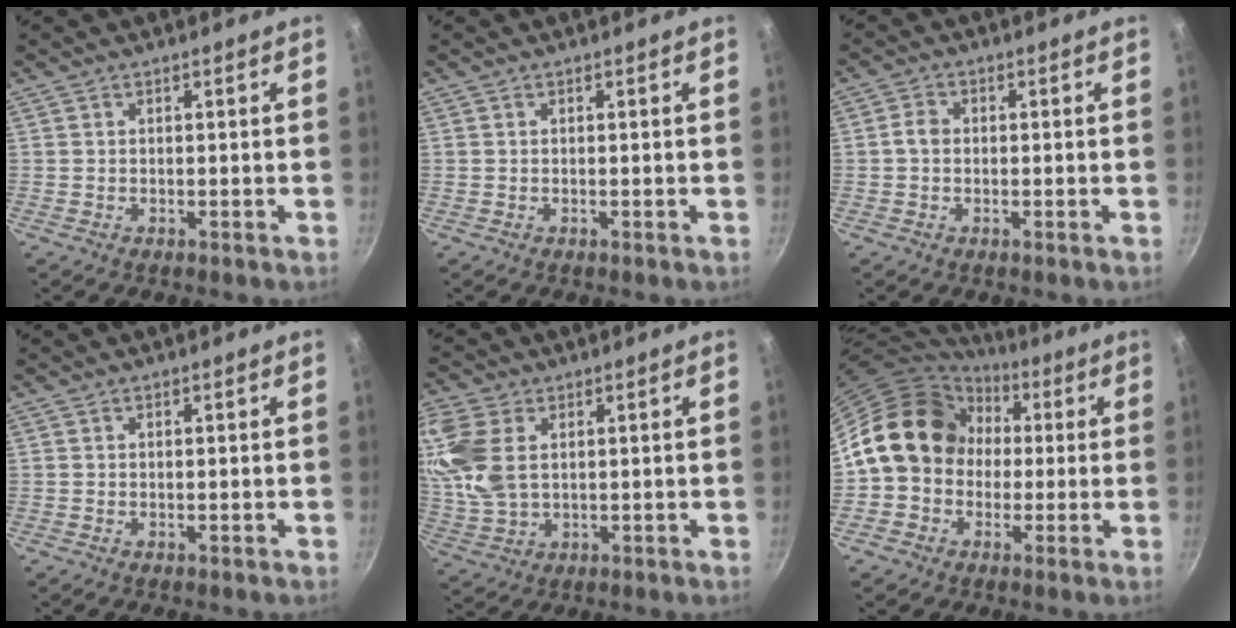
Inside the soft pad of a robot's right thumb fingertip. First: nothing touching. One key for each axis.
{"total": 0.0}
{"total": 2.5, "fx": -0.2, "fy": 2.0, "fz": 1.5, "tx": -0.024, "ty": 0.010, "tz": -0.007}
{"total": 0.0}
{"total": 11.4, "fx": 2.8, "fy": 7.3, "fz": 8.3, "tx": -0.176, "ty": -0.007, "tz": 0.060}
{"total": 15.1, "fx": 1.5, "fy": 13.0, "fz": 7.6, "tx": -0.086, "ty": 0.035, "tz": 0.013}